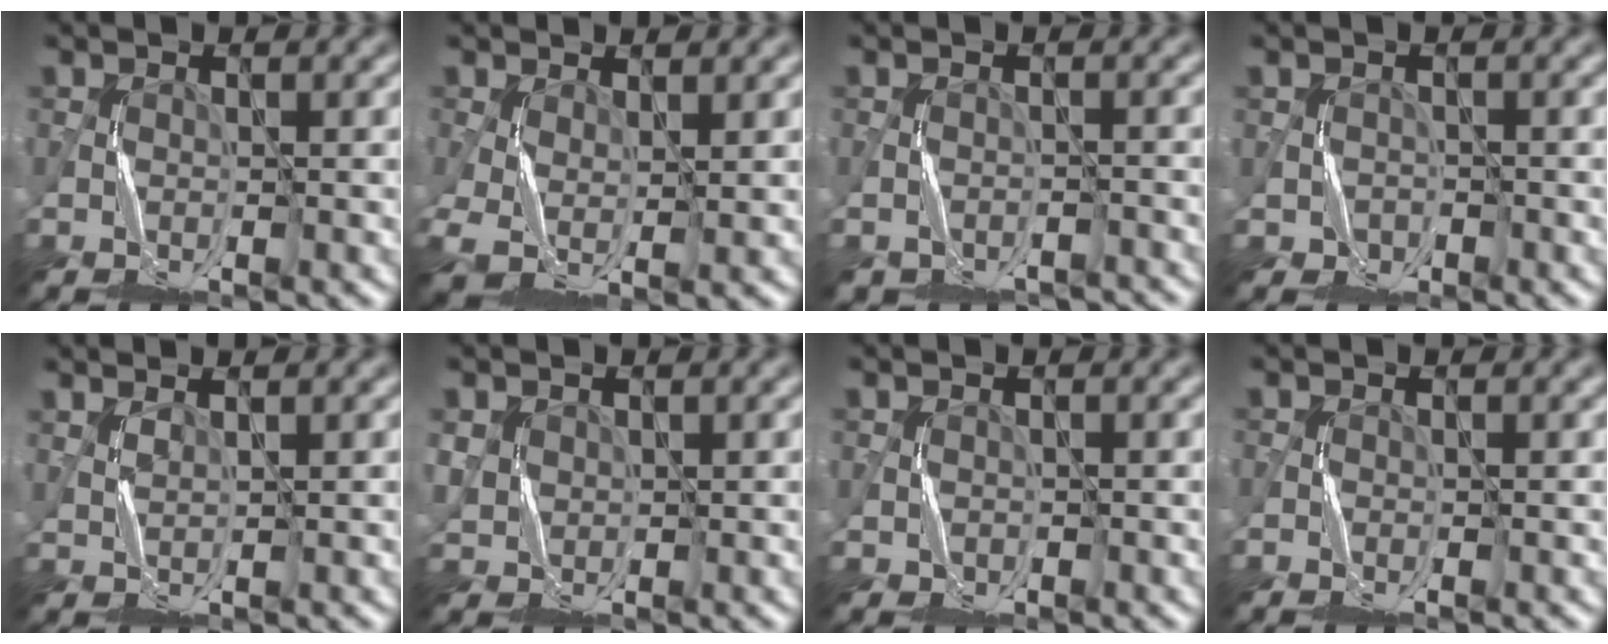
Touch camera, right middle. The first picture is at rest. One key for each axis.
{"total": 3.9, "fx": 0.0, "fy": 2.2, "fz": 3.2, "tx": -0.087, "ty": -0.001, "tz": 0.000}
{"total": 4.3, "fx": -3.6, "fy": 2.3, "fz": 0.6, "tx": -0.003, "ty": -0.001, "tz": -0.052}
{"total": 1.3, "fx": -0.3, "fy": 1.3, "fz": 0.0, "tx": 0.001, "ty": 0.001, "tz": -0.007}
{"total": 1.0, "fx": 1.0, "fy": 0.1, "fz": 0.3, "tx": -0.009, "ty": -0.002, "tz": 0.022}
{"total": 1.5, "fx": 0.7, "fy": 1.4, "fz": 0.0, "tx": -0.012, "ty": 0.002, "tz": 0.016}
{"total": 0.7, "fx": 0.0, "fy": 0.7, "fz": -0.2, "tx": 0.003, "ty": 0.002, "tz": 0.003}
{"total": 0.6, "fx": -0.5, "fy": 0.2, "fz": 0.3, "tx": -0.008, "ty": 0.002, "tz": -0.013}